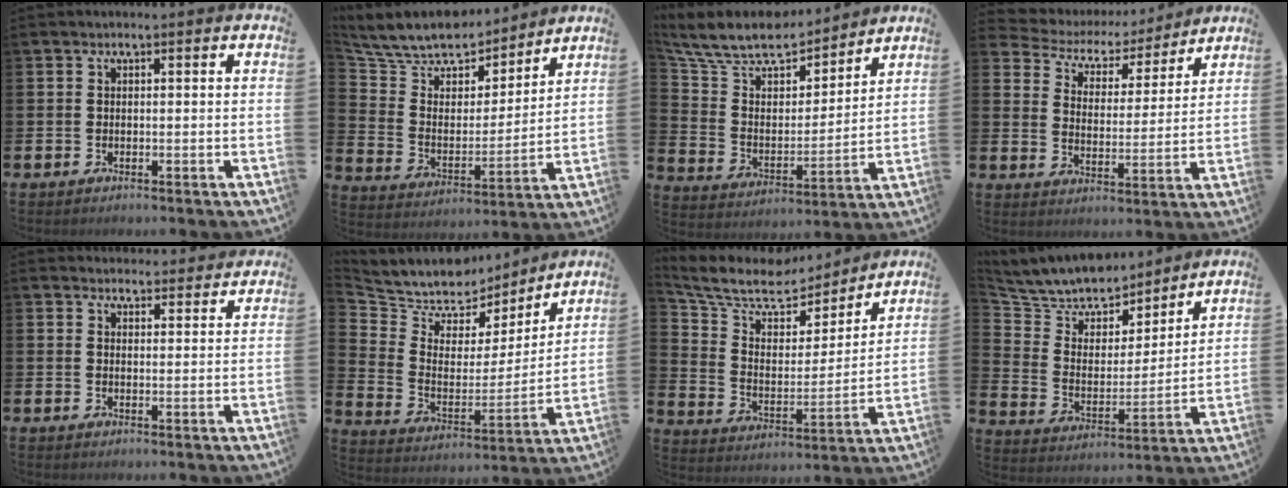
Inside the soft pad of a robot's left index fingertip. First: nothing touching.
{"total": 10.0, "force": [9.3, 3.3, 1.8], "torque": [-0.086, -0.066, 0.167]}
{"total": 11.3, "force": [10.3, 3.5, 3.1], "torque": [-0.103, -0.072, 0.179]}
{"total": 5.1, "force": [4.4, 2.5, 0.7], "torque": [-0.049, -0.033, 0.070]}
{"total": 3.2, "force": [3.0, 0.8, -0.2], "torque": [0.006, -0.019, 0.054]}
{"total": 8.3, "force": [7.6, 3.4, 0.2], "torque": [-0.060, -0.059, 0.135]}
{"total": 8.7, "force": [7.3, 4.0, 2.5], "torque": [-0.096, -0.047, 0.128]}
{"total": 8.6, "force": [8.1, 2.9, 0.7], "torque": [-0.071, -0.061, 0.146]}